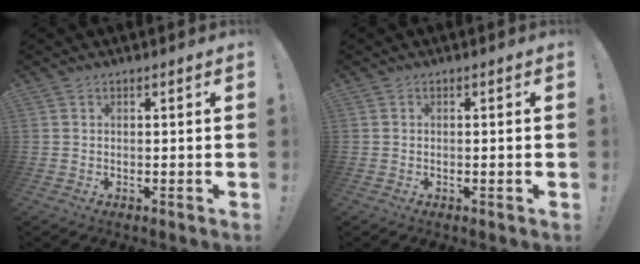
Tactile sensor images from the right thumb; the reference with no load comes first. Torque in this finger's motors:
{"motor_torque": [-0.06, -0.33, -0.13, 0.17, -0.03]}